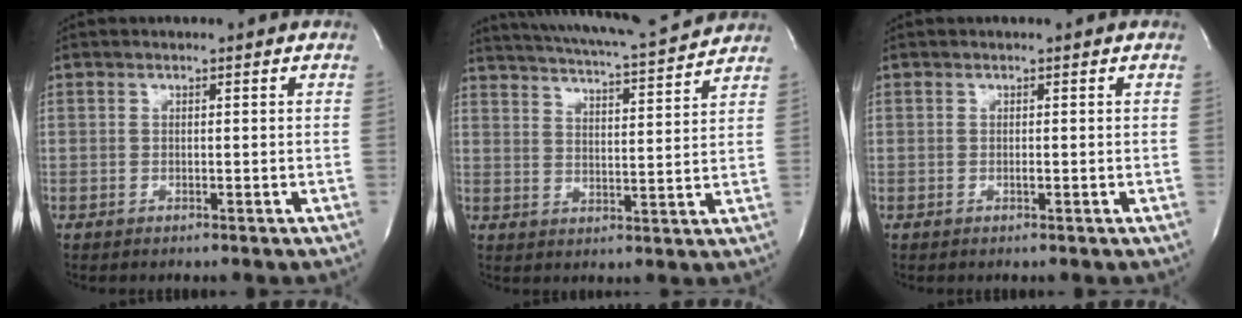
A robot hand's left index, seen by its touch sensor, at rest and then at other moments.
{"total": 15.4, "force": [14.3, 0.9, 5.7], "torque": [-0.105, 0.001, 0.203]}
{"total": 0.0}